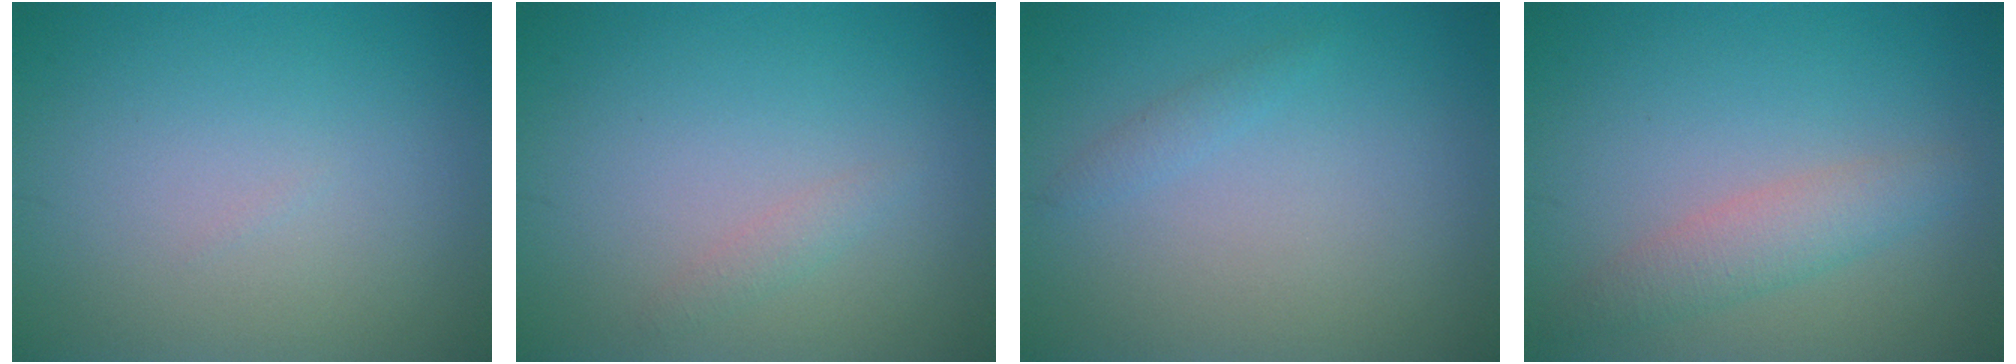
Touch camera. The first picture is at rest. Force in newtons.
{"total": 1.0, "press": 0.9, "slide": 0.1}
{"total": 0.8, "press": 0.8, "slide": 0.1}
{"total": 2.7, "press": 2.6, "slide": 0.2}